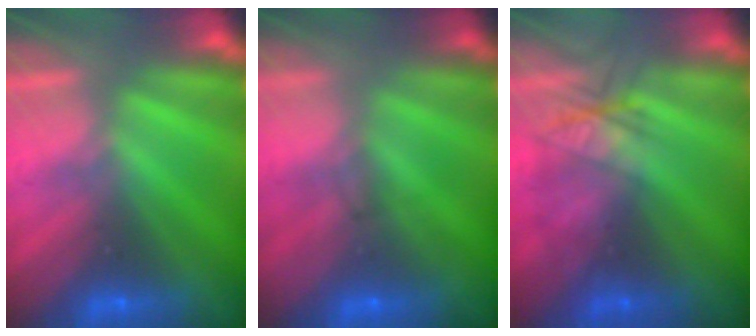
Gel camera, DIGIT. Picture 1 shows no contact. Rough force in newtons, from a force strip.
{"total": 1.6}
{"total": 2.1}